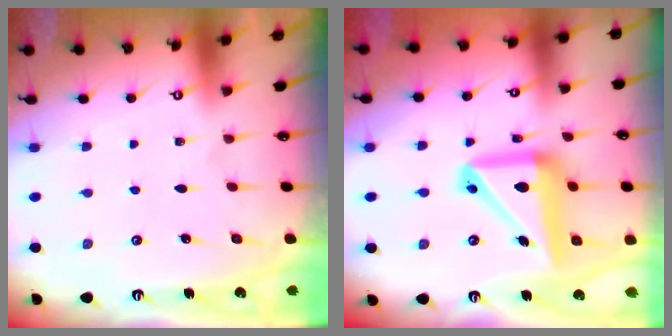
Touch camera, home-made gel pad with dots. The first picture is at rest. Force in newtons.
{"total": 15.5, "press": 15.4, "slide": 1.7}